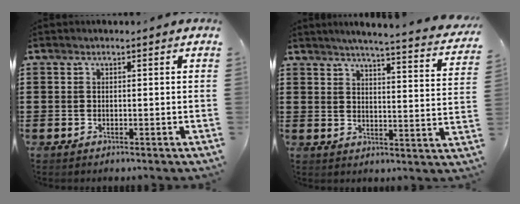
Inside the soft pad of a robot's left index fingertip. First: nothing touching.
{"total": 4.0, "force": [3.7, -0.7, 1.5], "torque": [-0.048, -0.033, 0.057]}